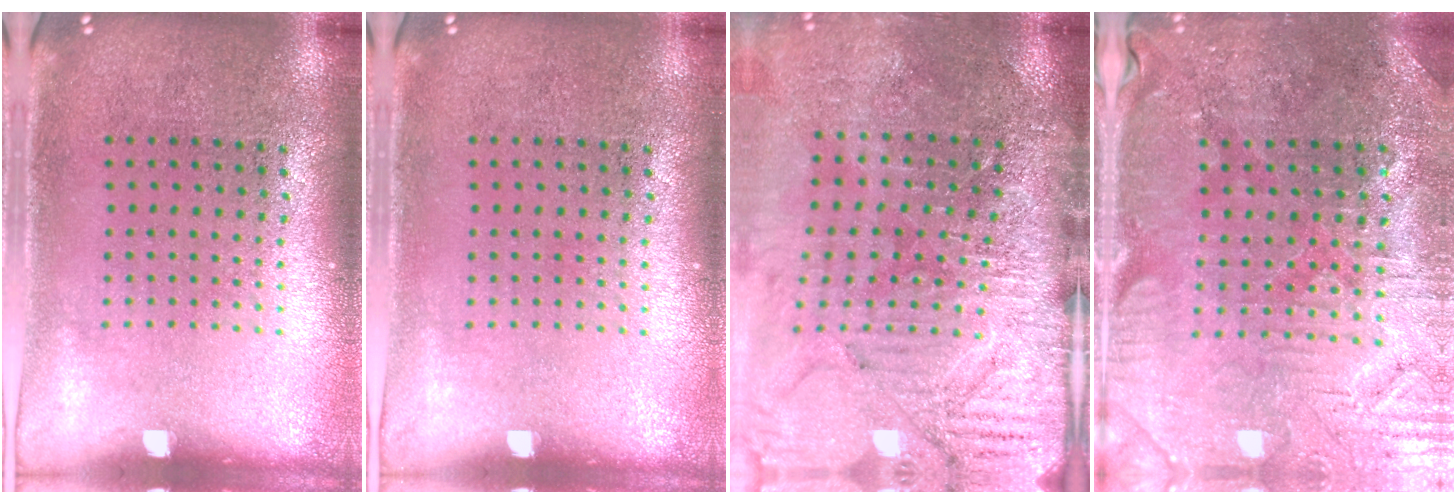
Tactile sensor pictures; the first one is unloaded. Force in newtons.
{"total": 0.0}
{"total": 4.0, "press": 3.6, "slide": 1.7}
{"total": 1.7, "press": 1.6, "slide": 0.5}